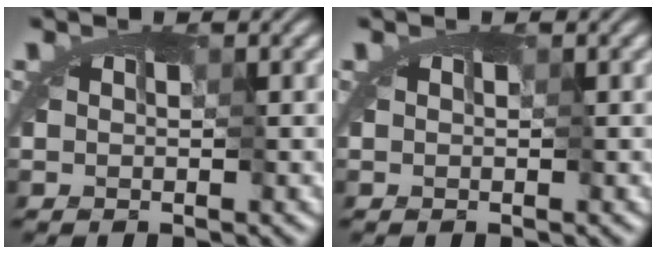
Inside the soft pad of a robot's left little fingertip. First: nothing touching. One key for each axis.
{"total": 0.0}